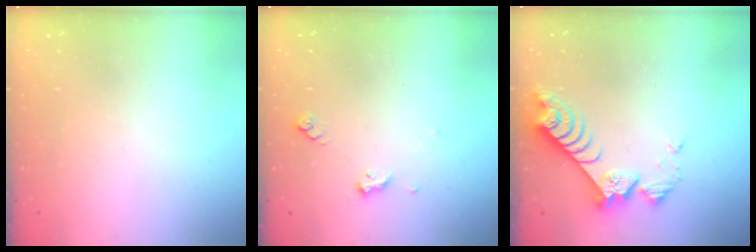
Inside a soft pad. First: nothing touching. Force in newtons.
{"total": 6.0, "press": 5.7, "slide": 1.7}
{"total": 8.0, "press": 8.0, "slide": 0.8}